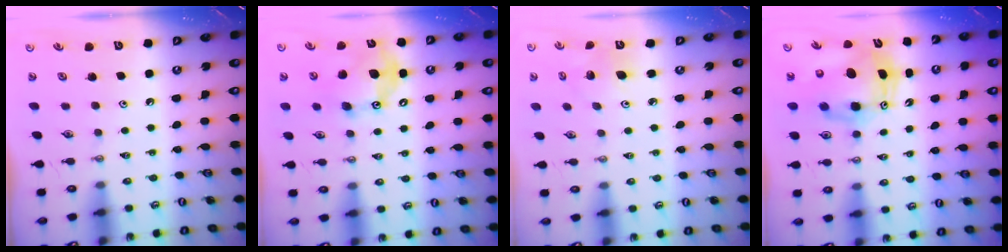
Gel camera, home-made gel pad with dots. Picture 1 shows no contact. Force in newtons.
{"total": 13.7, "press": 13.7, "slide": 0.2}
{"total": 5.7, "press": 5.5, "slide": 1.5}
{"total": 10.2, "press": 10.0, "slide": 2.0}